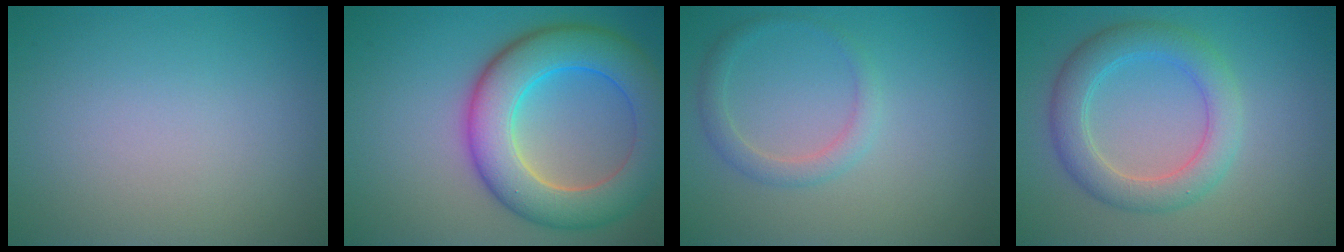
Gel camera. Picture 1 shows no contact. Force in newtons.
{"total": 9.0, "press": 9.0, "slide": 0.4}
{"total": 1.9, "press": 1.9, "slide": 0.1}
{"total": 4.5, "press": 4.5, "slide": 0.2}